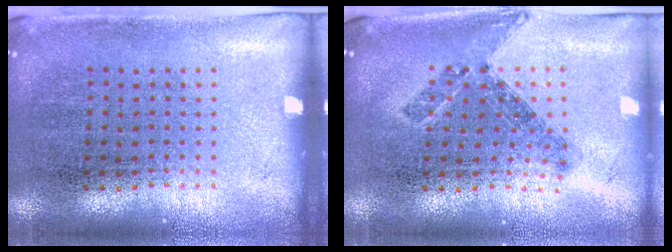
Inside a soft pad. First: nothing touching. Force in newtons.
{"total": 0.8, "press": 0.8, "slide": 0.3}